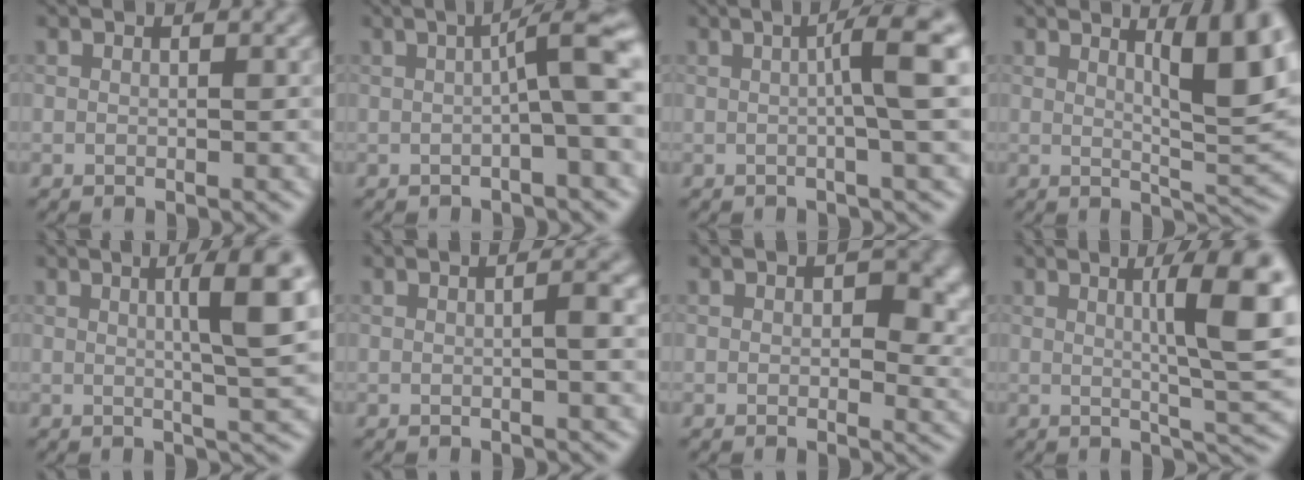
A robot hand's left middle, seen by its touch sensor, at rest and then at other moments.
{"total": 5.4, "force": [0.1, 0.6, 5.4], "torque": [-0.079, 0.016, -0.006]}
{"total": 5.6, "force": [0.6, 0.7, 5.5], "torque": [-0.073, 0.016, 0.005]}
{"total": 7.1, "force": [2.7, 1.5, 6.4], "torque": [-0.079, -0.003, 0.045]}
{"total": 6.8, "force": [1.6, 1.0, 6.6], "torque": [-0.085, 0.009, 0.024]}
{"total": 2.1, "force": [0.0, 0.5, 2.1], "torque": [-0.029, 0.005, -0.001]}
{"total": 5.4, "force": [1.2, 3.3, 4.1], "torque": [-0.033, -0.007, 0.011]}
{"total": 8.2, "force": [1.8, 1.4, 7.9], "torque": [-0.104, 0.001, 0.030]}